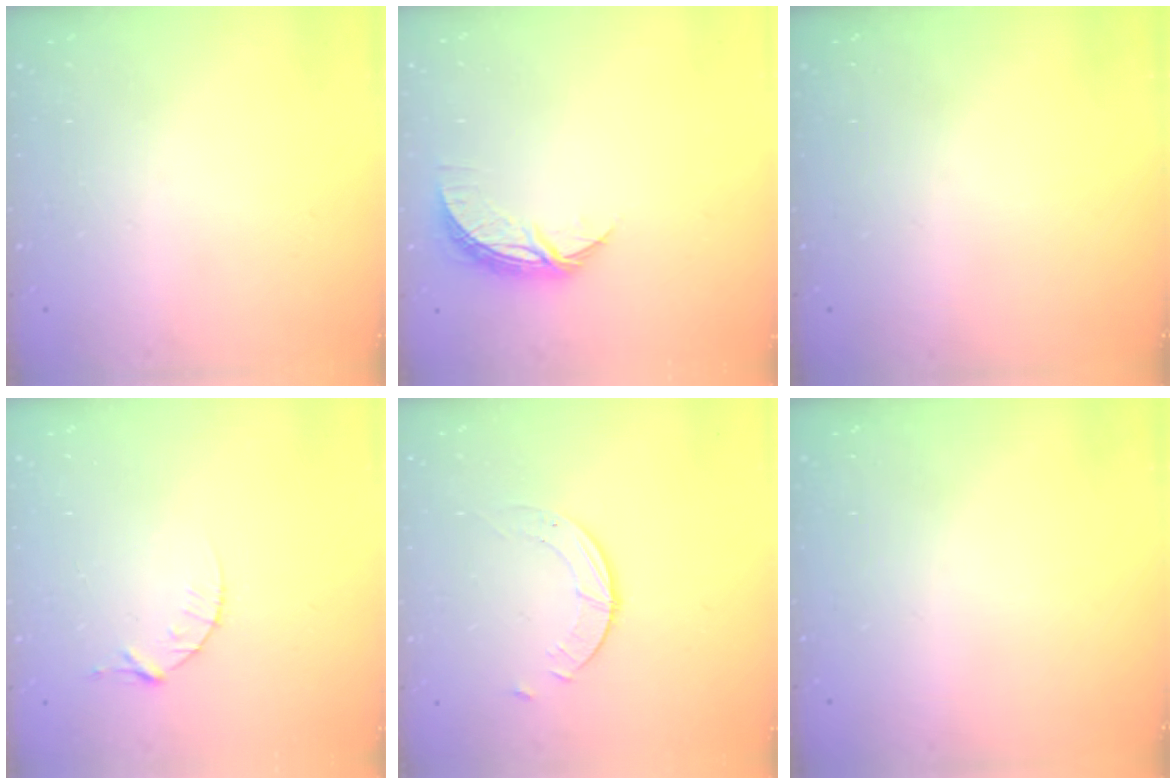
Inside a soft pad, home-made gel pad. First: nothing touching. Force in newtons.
{"total": 7.2, "press": 7.2, "slide": 0.4}
{"total": 0.0}
{"total": 3.8, "press": 3.7, "slide": 0.5}
{"total": 1.8, "press": 1.8, "slide": 0.2}
{"total": 0.0}